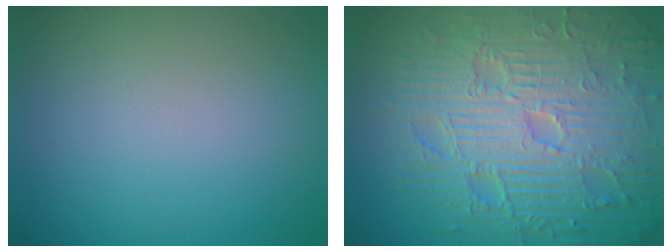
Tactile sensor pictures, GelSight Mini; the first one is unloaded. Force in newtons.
{"total": 12.2, "press": 7.9, "slide": 9.3}